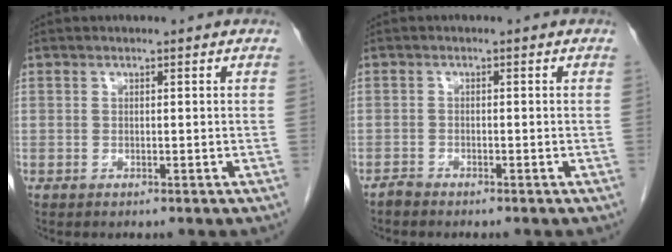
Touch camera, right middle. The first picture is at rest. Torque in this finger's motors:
{"motor_torque": [0.13, -0.07, 0.02, 0.01]}